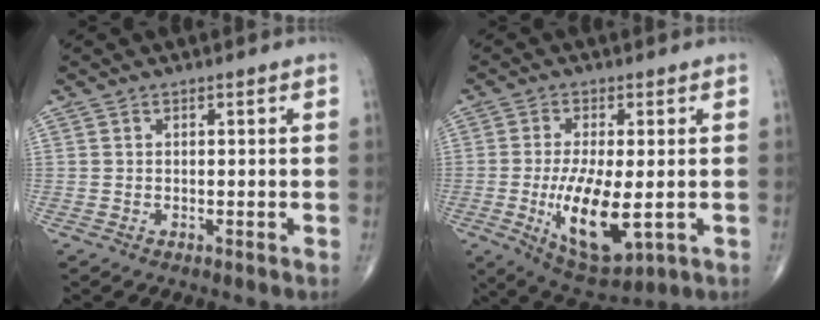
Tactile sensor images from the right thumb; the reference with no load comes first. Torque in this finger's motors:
{"motor_torque": [2.31, 1.96, 1.53, 0.14, 0.47]}